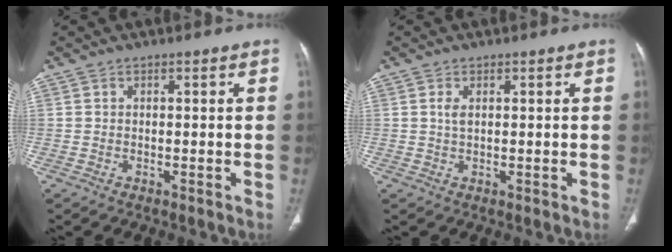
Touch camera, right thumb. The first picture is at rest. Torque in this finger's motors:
{"motor_torque": [0.57, 0.20, -0.17, 0.00, 0.04]}